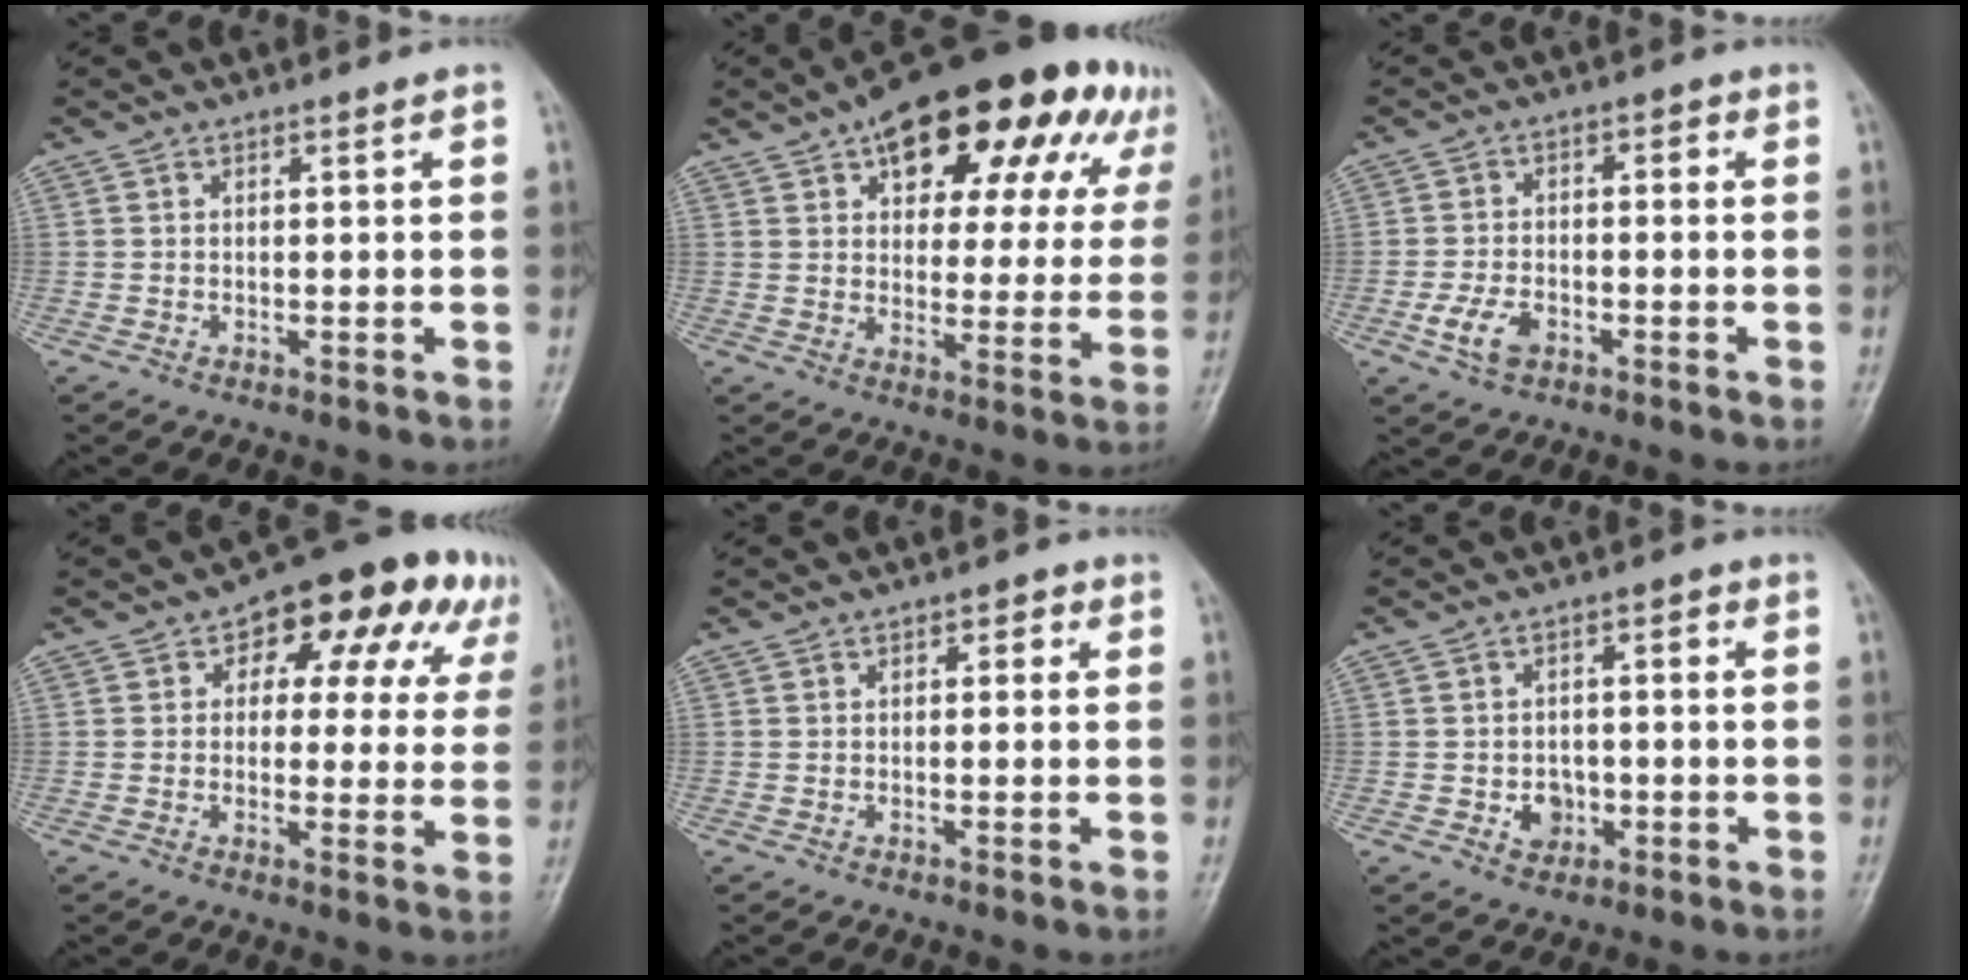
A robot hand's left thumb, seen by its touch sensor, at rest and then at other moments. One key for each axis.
{"total": 24.4, "fx": 13.6, "fy": 11.9, "fz": 16.4, "tx": -0.182, "ty": 0.001, "tz": 0.184}
{"total": 6.2, "fx": -2.4, "fy": 4.0, "fz": 4.2, "tx": -0.068, "ty": 0.020, "tz": -0.046}
{"total": 14.5, "fx": 6.3, "fy": 8.8, "fz": 9.7, "tx": -0.052, "ty": 0.009, "tz": 0.071}
{"total": 2.0, "fx": 0.6, "fy": 1.3, "fz": 1.4, "tx": -0.001, "ty": 0.005, "tz": 0.000}
{"total": 5.2, "fx": -1.3, "fy": 4.3, "fz": 2.6, "tx": -0.010, "ty": 0.014, "tz": -0.020}